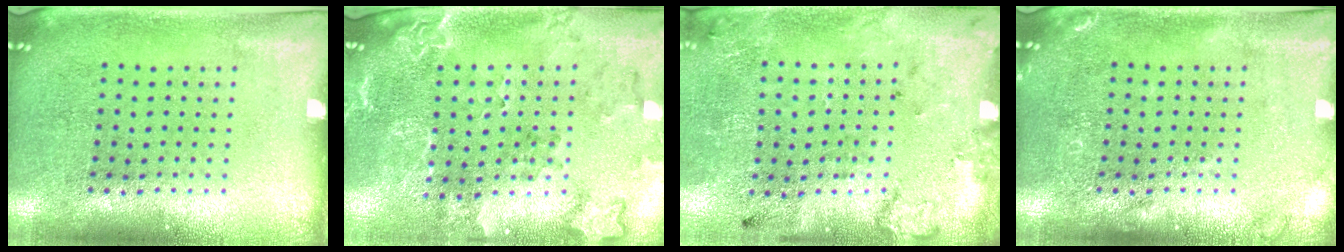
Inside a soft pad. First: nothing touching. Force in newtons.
{"total": 2.1, "press": 2.0, "slide": 0.8}
{"total": 2.3, "press": 1.4, "slide": 1.9}
{"total": 1.2, "press": 1.2, "slide": 0.3}